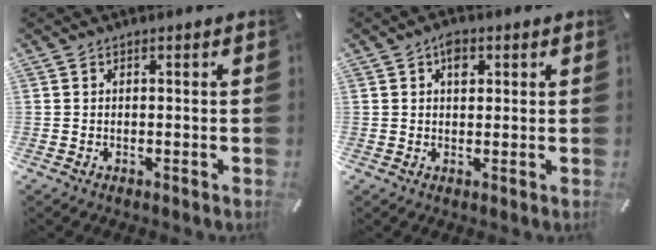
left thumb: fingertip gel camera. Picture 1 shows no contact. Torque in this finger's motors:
{"motor_torque": [0.79, 0.80, 0.31, -0.36, 0.12]}